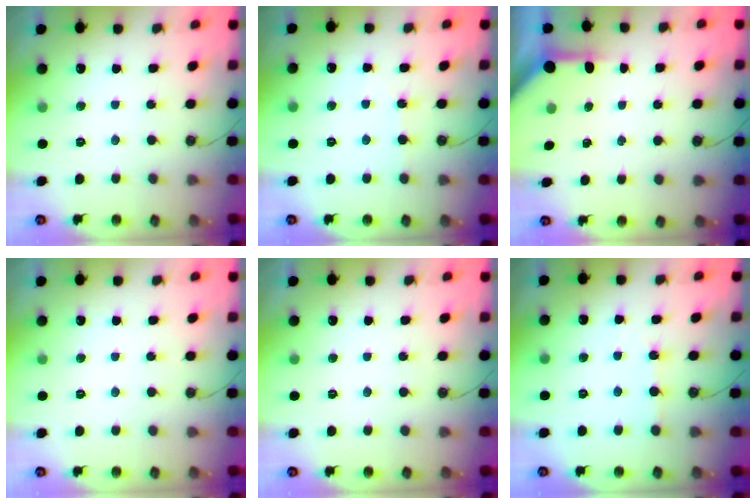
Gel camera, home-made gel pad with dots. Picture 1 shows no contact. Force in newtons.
{"total": 3.5, "press": 3.5, "slide": 0.6}
{"total": 3.6, "press": 3.6, "slide": 0.4}
{"total": 0.0}
{"total": 0.0}
{"total": 1.6, "press": 1.6, "slide": 0.3}